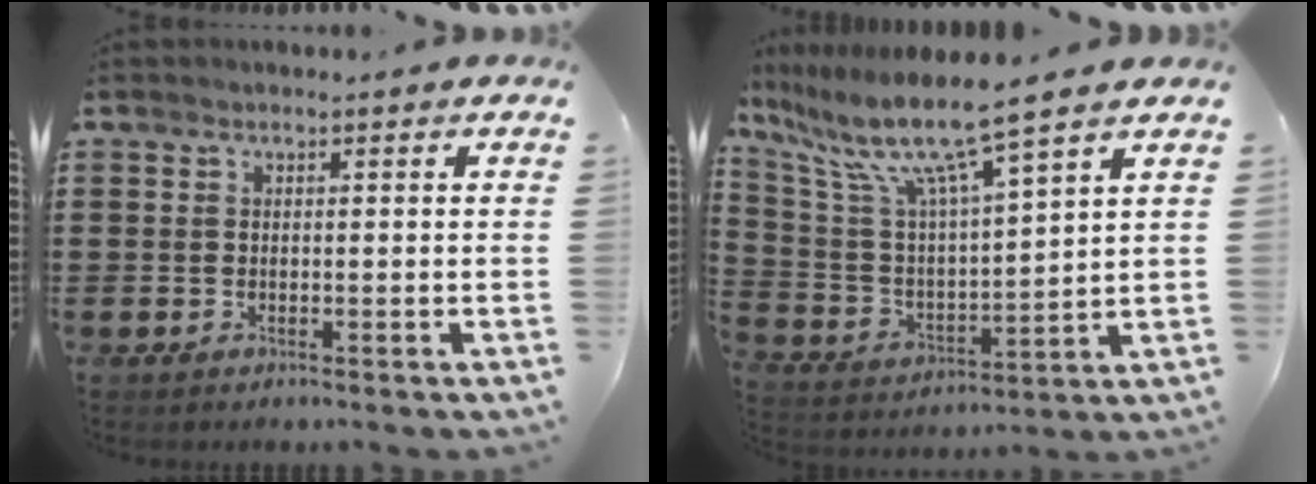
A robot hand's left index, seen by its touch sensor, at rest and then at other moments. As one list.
[{"total": 10.2, "force": [7.9, -0.1, 6.5], "torque": [-0.157, -0.050, 0.128]}]